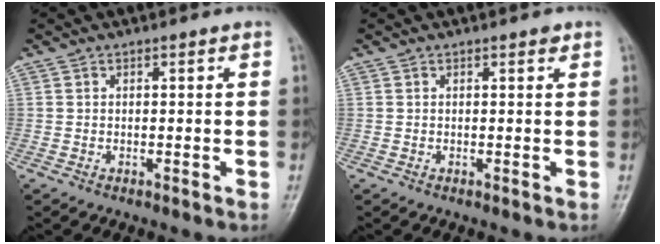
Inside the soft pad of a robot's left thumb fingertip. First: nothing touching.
{"total": 0.7, "force": [0.4, 0.3, 0.5], "torque": [-0.006, -0.002, 0.004]}